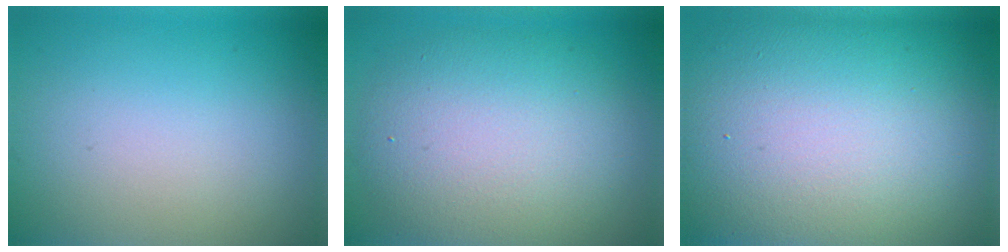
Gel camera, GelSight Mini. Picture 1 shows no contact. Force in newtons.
{"total": 8.7, "press": 8.7, "slide": 0.3}
{"total": 18.0, "press": 17.9, "slide": 1.8}